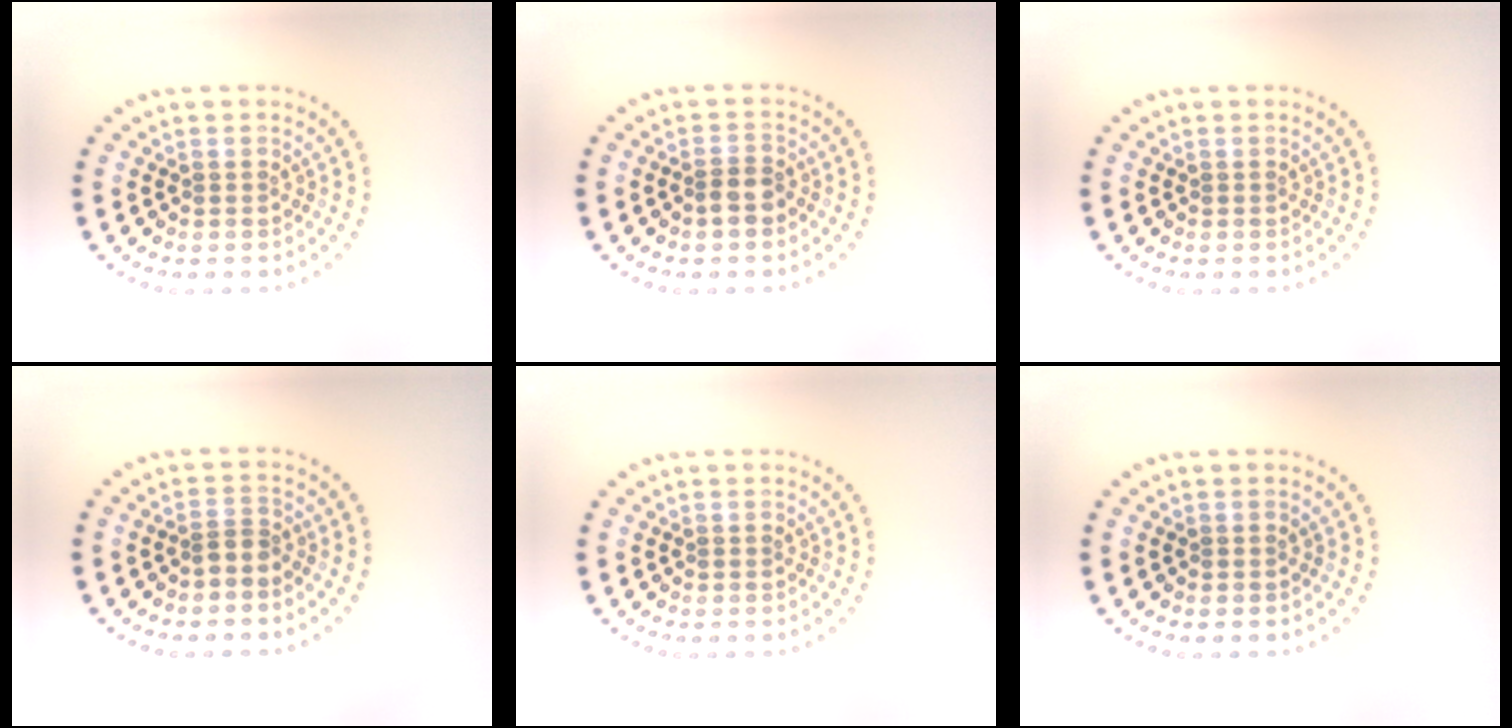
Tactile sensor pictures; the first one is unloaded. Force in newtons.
{"total": 1.9, "press": 1.6, "slide": 1.0}
{"total": 0.0}
{"total": 1.3, "press": 0.9, "slide": 0.9}
{"total": 0.0}
{"total": 0.0}